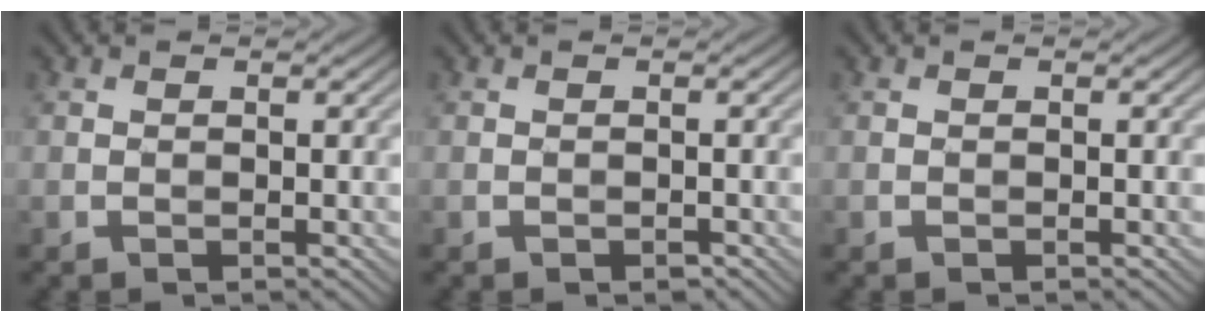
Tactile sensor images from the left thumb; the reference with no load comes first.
{"total": 0.6, "force": [-0.4, 0.3, 0.3], "torque": [-0.003, -0.002, -0.005]}
{"total": 0.0}